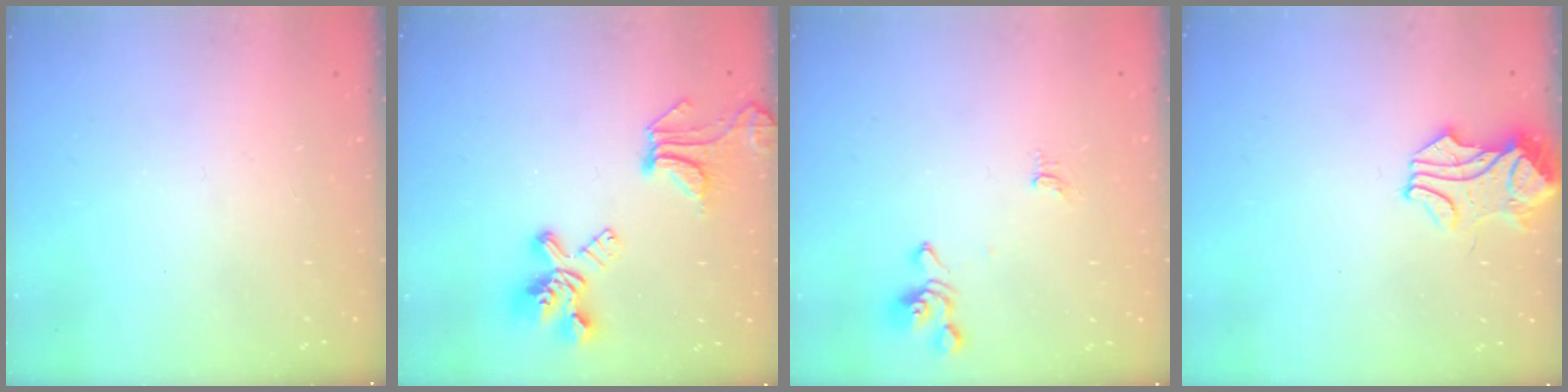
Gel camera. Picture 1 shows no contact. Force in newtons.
{"total": 9.1, "press": 8.9, "slide": 2.1}
{"total": 1.3, "press": 1.3, "slide": 0.5}
{"total": 1.9, "press": 1.8, "slide": 0.8}